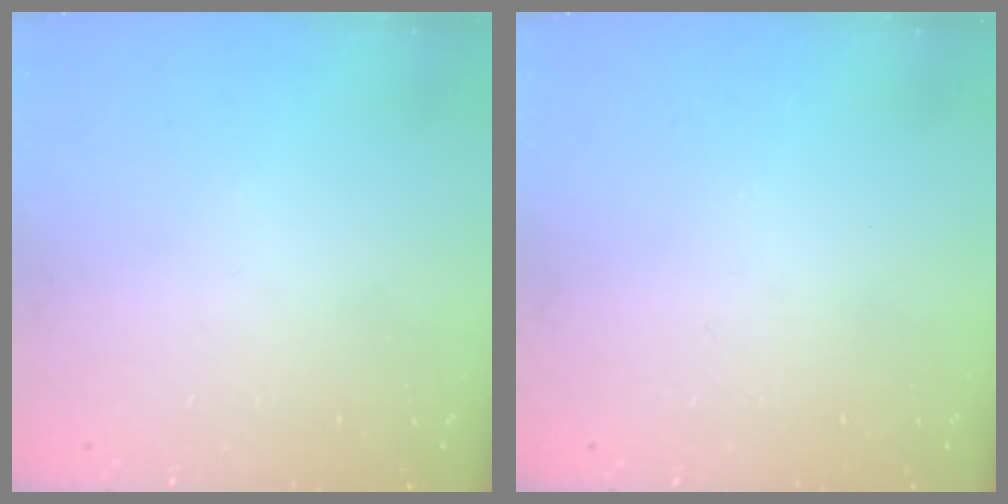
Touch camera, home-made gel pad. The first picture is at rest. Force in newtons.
{"total": 0.0}